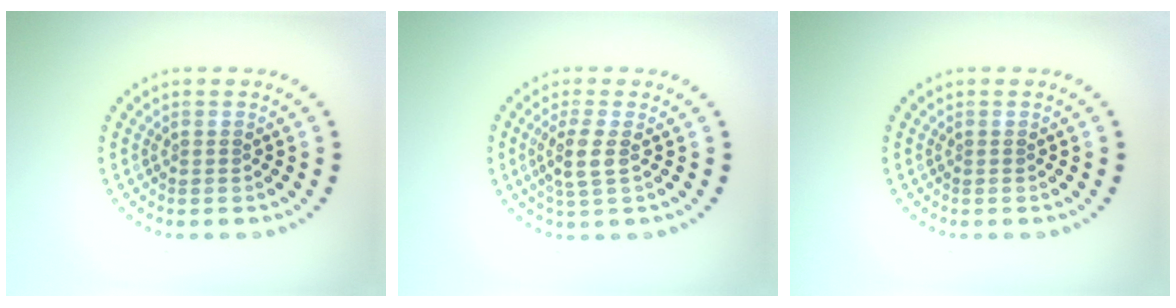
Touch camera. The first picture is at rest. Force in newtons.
{"total": 2.4, "press": 2.1, "slide": 1.2}
{"total": 0.0}